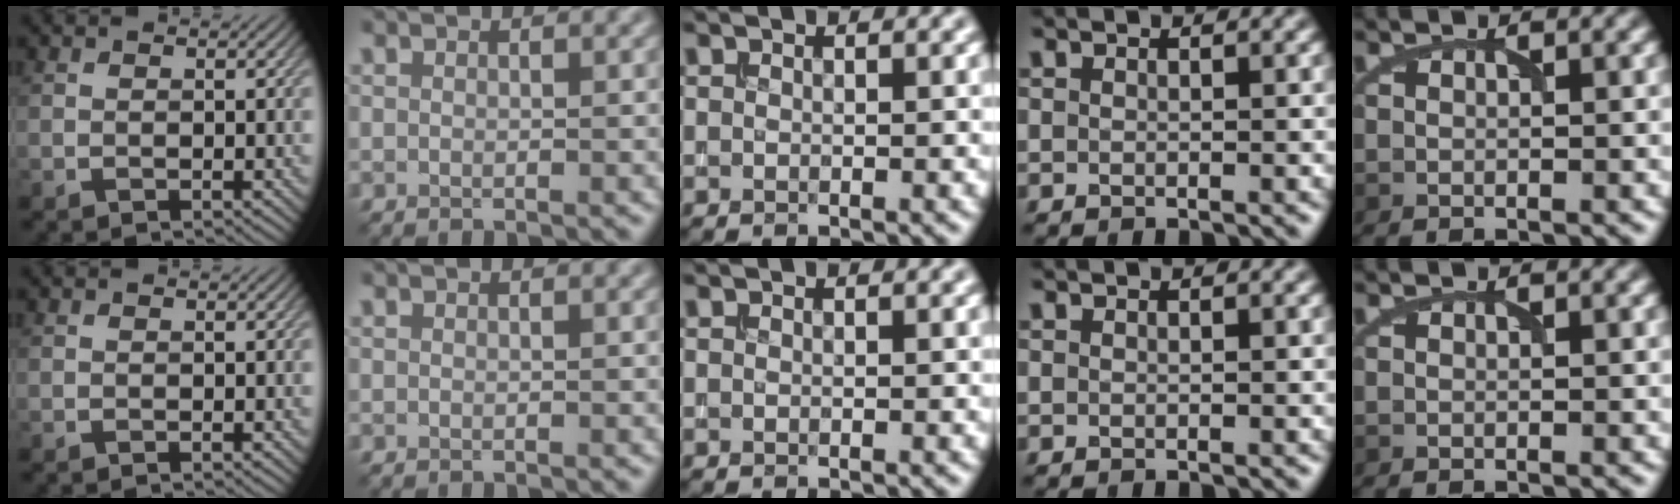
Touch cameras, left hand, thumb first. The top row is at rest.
{}